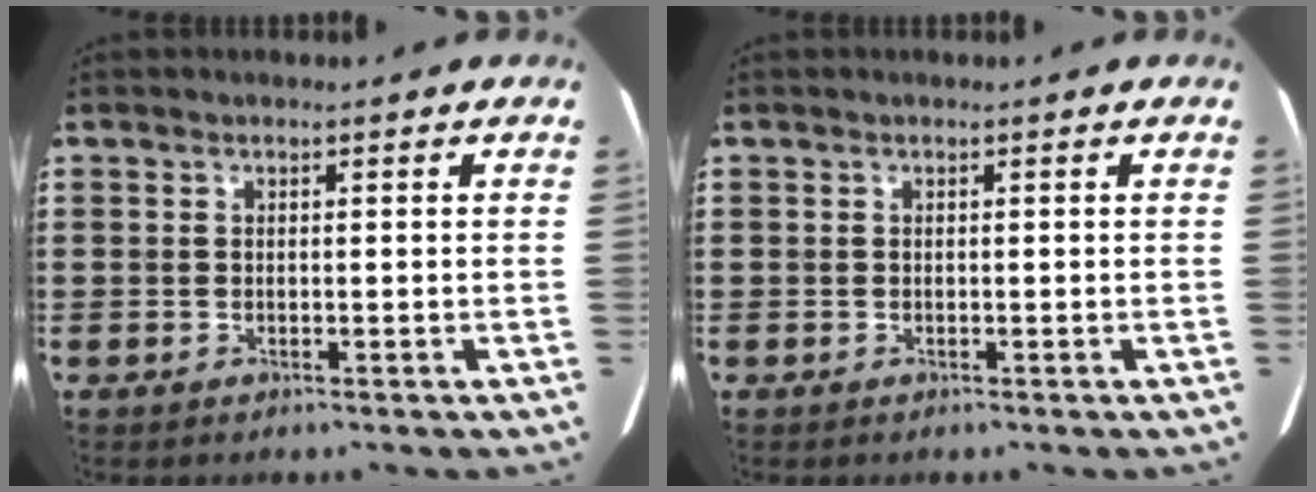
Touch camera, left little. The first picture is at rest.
{"total": 0.0}